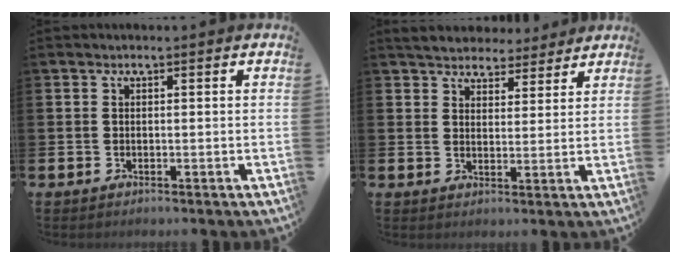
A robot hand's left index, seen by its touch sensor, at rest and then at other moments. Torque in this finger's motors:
{"motor_torque": [0.99, -1.14, -0.02, 0.01]}